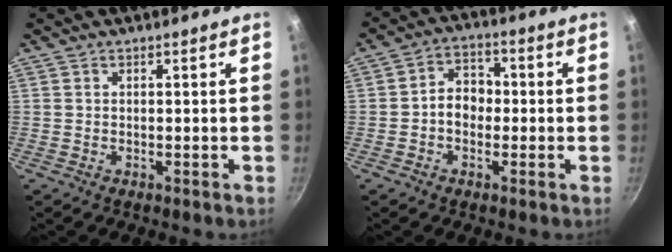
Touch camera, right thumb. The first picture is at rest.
{"total": 6.3, "force": [-0.8, 5.0, 3.7], "torque": [-0.026, 0.023, -0.021]}